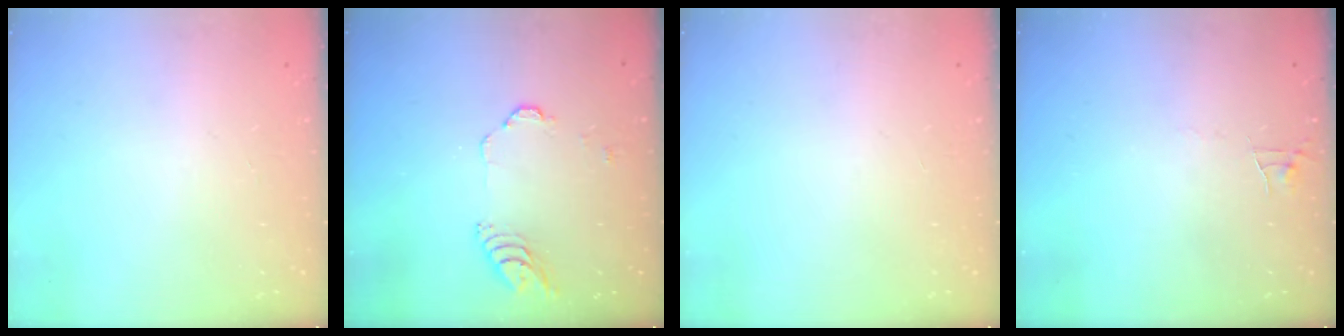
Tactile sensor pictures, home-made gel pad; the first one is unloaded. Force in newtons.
{"total": 5.3, "press": 5.3, "slide": 0.6}
{"total": 0.0}
{"total": 3.5, "press": 3.5, "slide": 0.3}